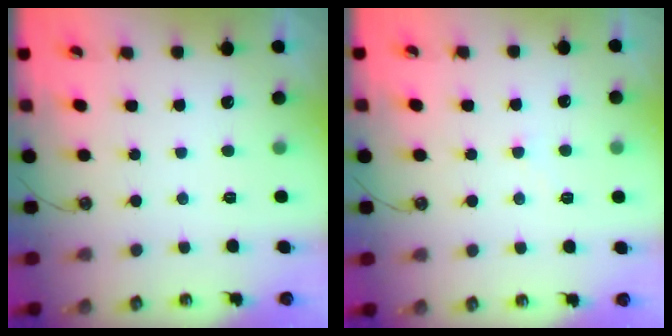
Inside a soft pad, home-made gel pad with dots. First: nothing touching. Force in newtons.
{"total": 1.3, "press": 1.2, "slide": 0.4}